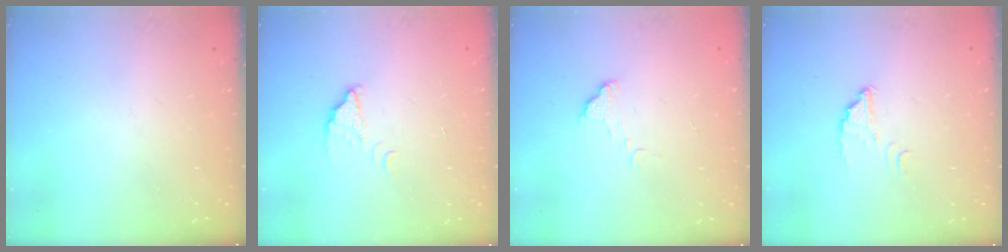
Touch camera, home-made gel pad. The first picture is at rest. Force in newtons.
{"total": 2.1, "press": 2.1, "slide": 0.1}
{"total": 5.2, "press": 5.1, "slide": 0.4}
{"total": 3.7, "press": 3.7, "slide": 0.3}